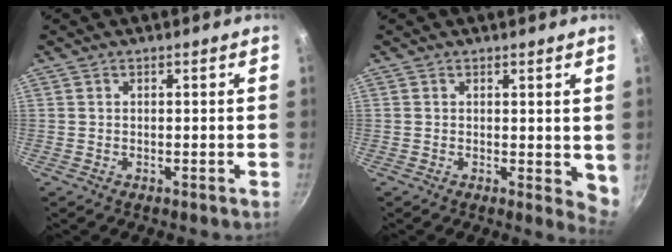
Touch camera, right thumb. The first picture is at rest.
{"total": 4.4, "force": [1.0, 2.2, 3.6], "torque": [-0.039, -0.006, 0.015]}